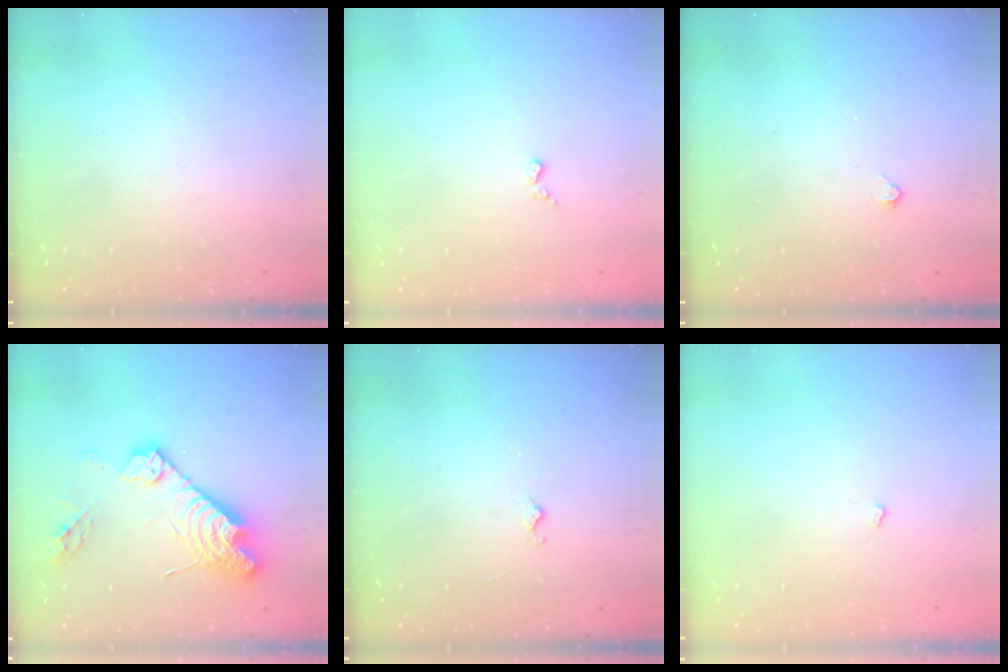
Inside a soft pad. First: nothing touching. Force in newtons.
{"total": 3.0, "press": 2.9, "slide": 0.5}
{"total": 3.0, "press": 3.0, "slide": 0.5}
{"total": 19.2, "press": 19.1, "slide": 1.9}
{"total": 3.1, "press": 3.1, "slide": 0.3}
{"total": 1.8, "press": 1.8, "slide": 0.4}